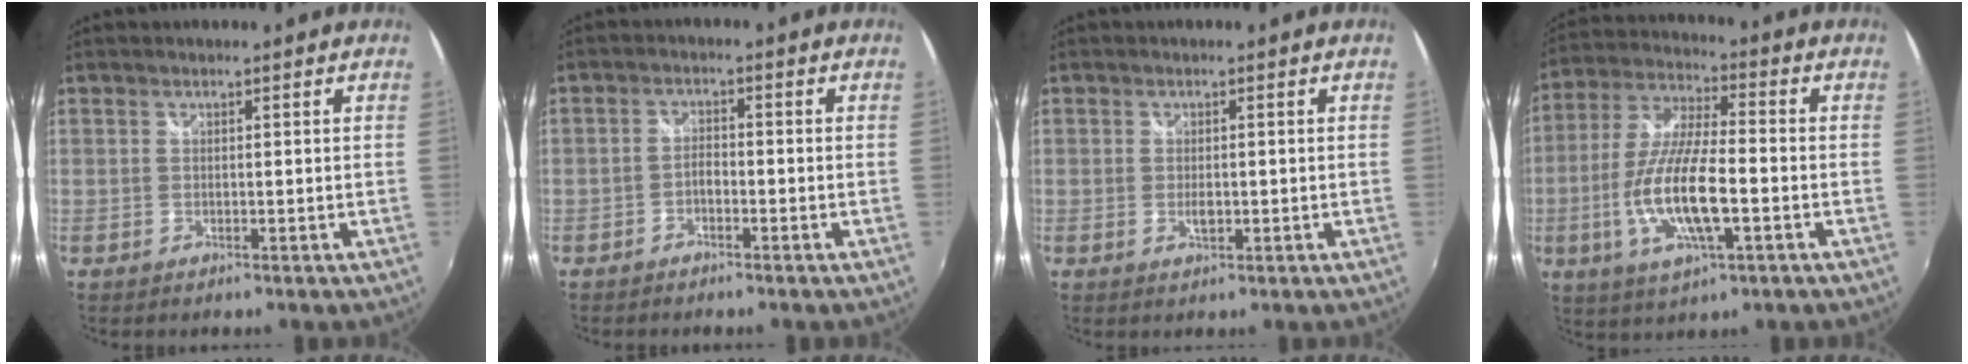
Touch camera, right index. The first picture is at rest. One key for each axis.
{"total": 2.2, "fx": -1.7, "fy": 0.8, "fz": 1.2, "tx": -0.030, "ty": 0.007, "tz": -0.031}
{"total": 1.7, "fx": -0.4, "fy": 1.0, "fz": 1.3, "tx": -0.022, "ty": -0.002, "tz": -0.007}
{"total": 14.5, "fx": -4.0, "fy": 4.1, "fz": 13.3, "tx": -0.273, "ty": -0.009, "tz": -0.075}